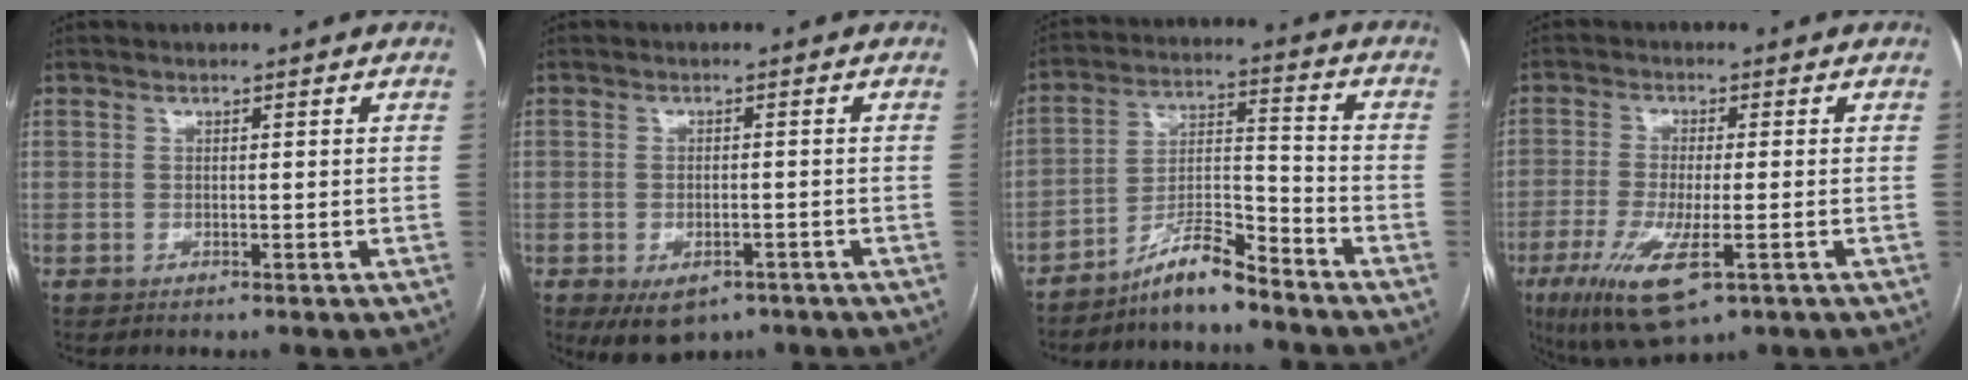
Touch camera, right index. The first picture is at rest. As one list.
[{"total": 5.3, "force": [-3.1, 3.2, 2.9], "torque": [-0.048, -0.006, -0.037]}, {"total": 7.8, "force": [-6.8, 1.2, 3.6], "torque": [-0.068, 0.018, -0.124]}, {"total": 10.4, "force": [-4.6, 2.5, 9.0], "torque": [-0.176, -0.030, -0.075]}]